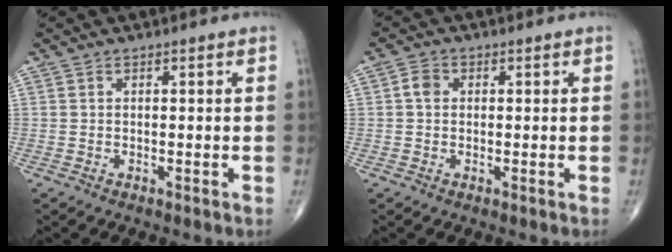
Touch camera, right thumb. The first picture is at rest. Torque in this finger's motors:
{"motor_torque": [0.23, 1.04, 0.21, -0.10, 0.01]}